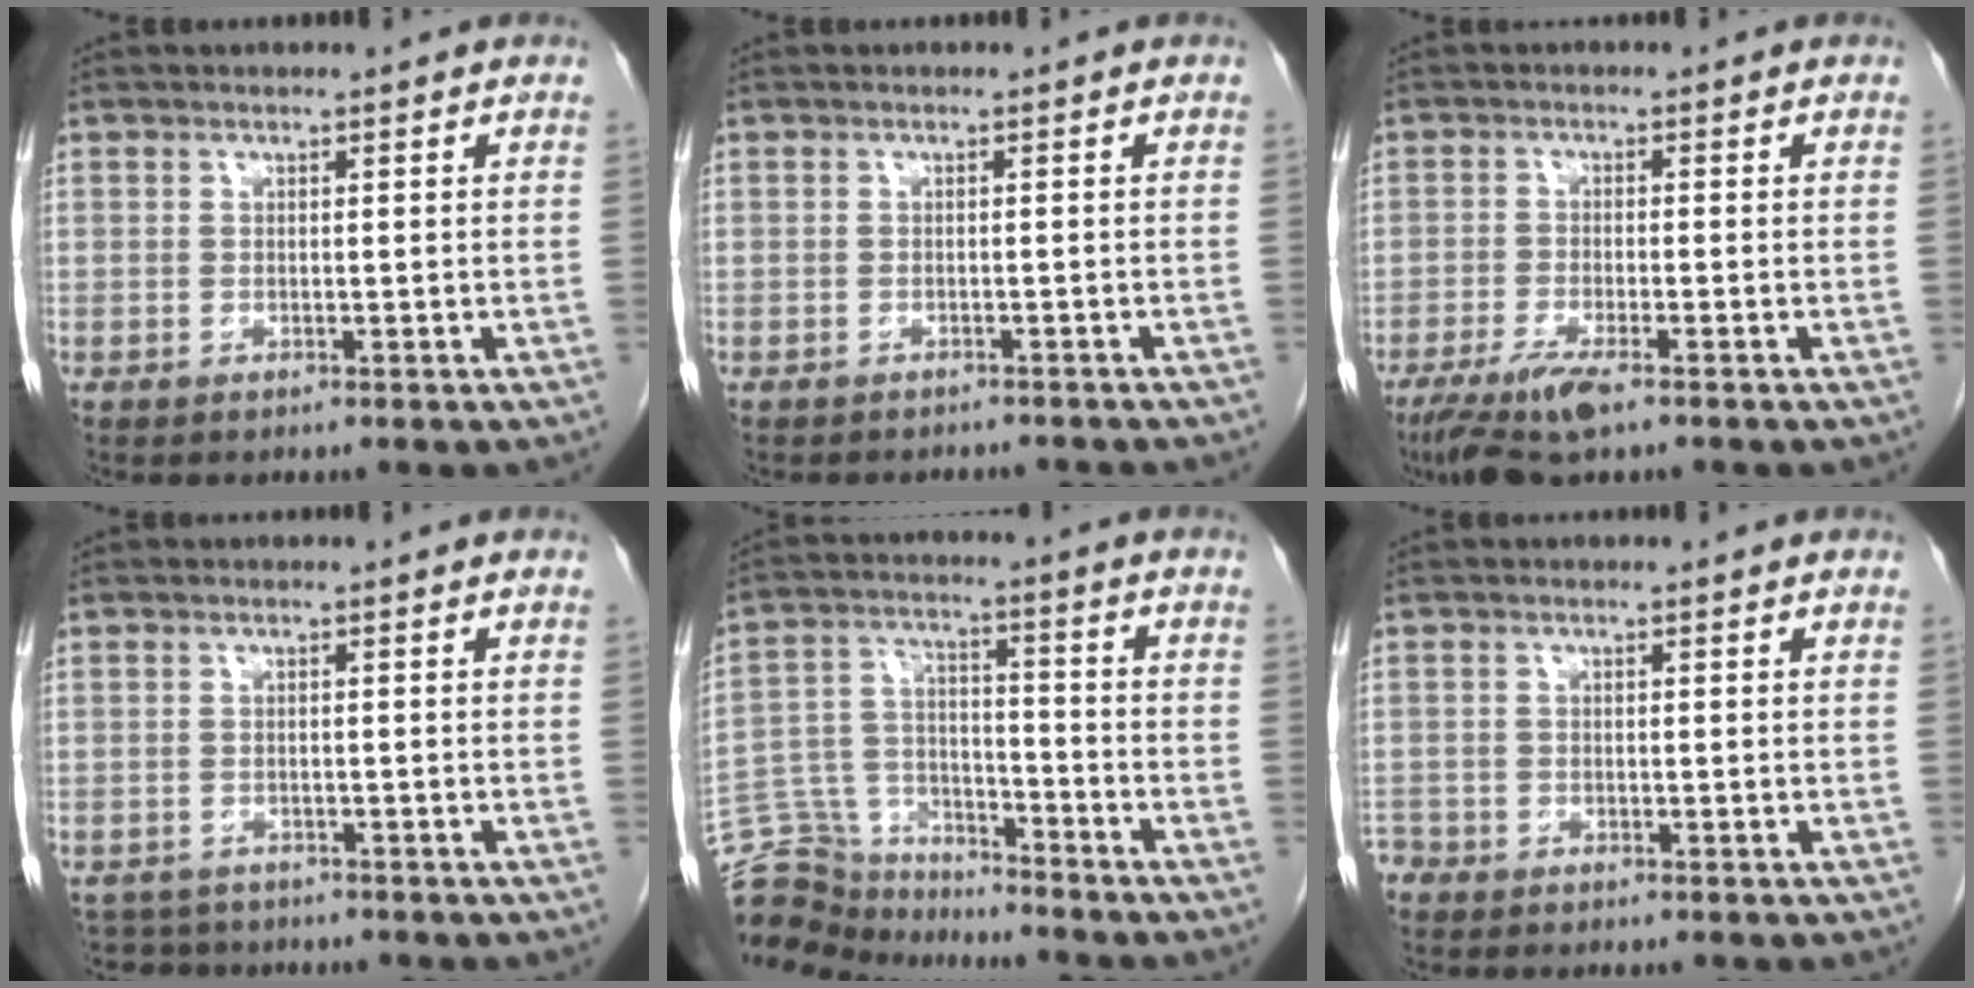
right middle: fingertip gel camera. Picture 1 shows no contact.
{"total": 5.0, "force": [-4.7, 1.4, 1.2], "torque": [-0.014, -0.004, -0.052]}
{"total": 6.6, "force": [-4.3, 0.9, 4.9], "torque": [-0.095, -0.017, -0.076]}
{"total": 3.8, "force": [-3.5, 1.3, -0.5], "torque": [0.005, -0.007, -0.057]}
{"total": 12.0, "force": [-11.6, 2.8, 0.0], "torque": [-0.008, 0.044, -0.209]}
{"total": 2.0, "force": [-1.8, 0.8, 0.0], "torque": [-0.002, -0.001, -0.034]}